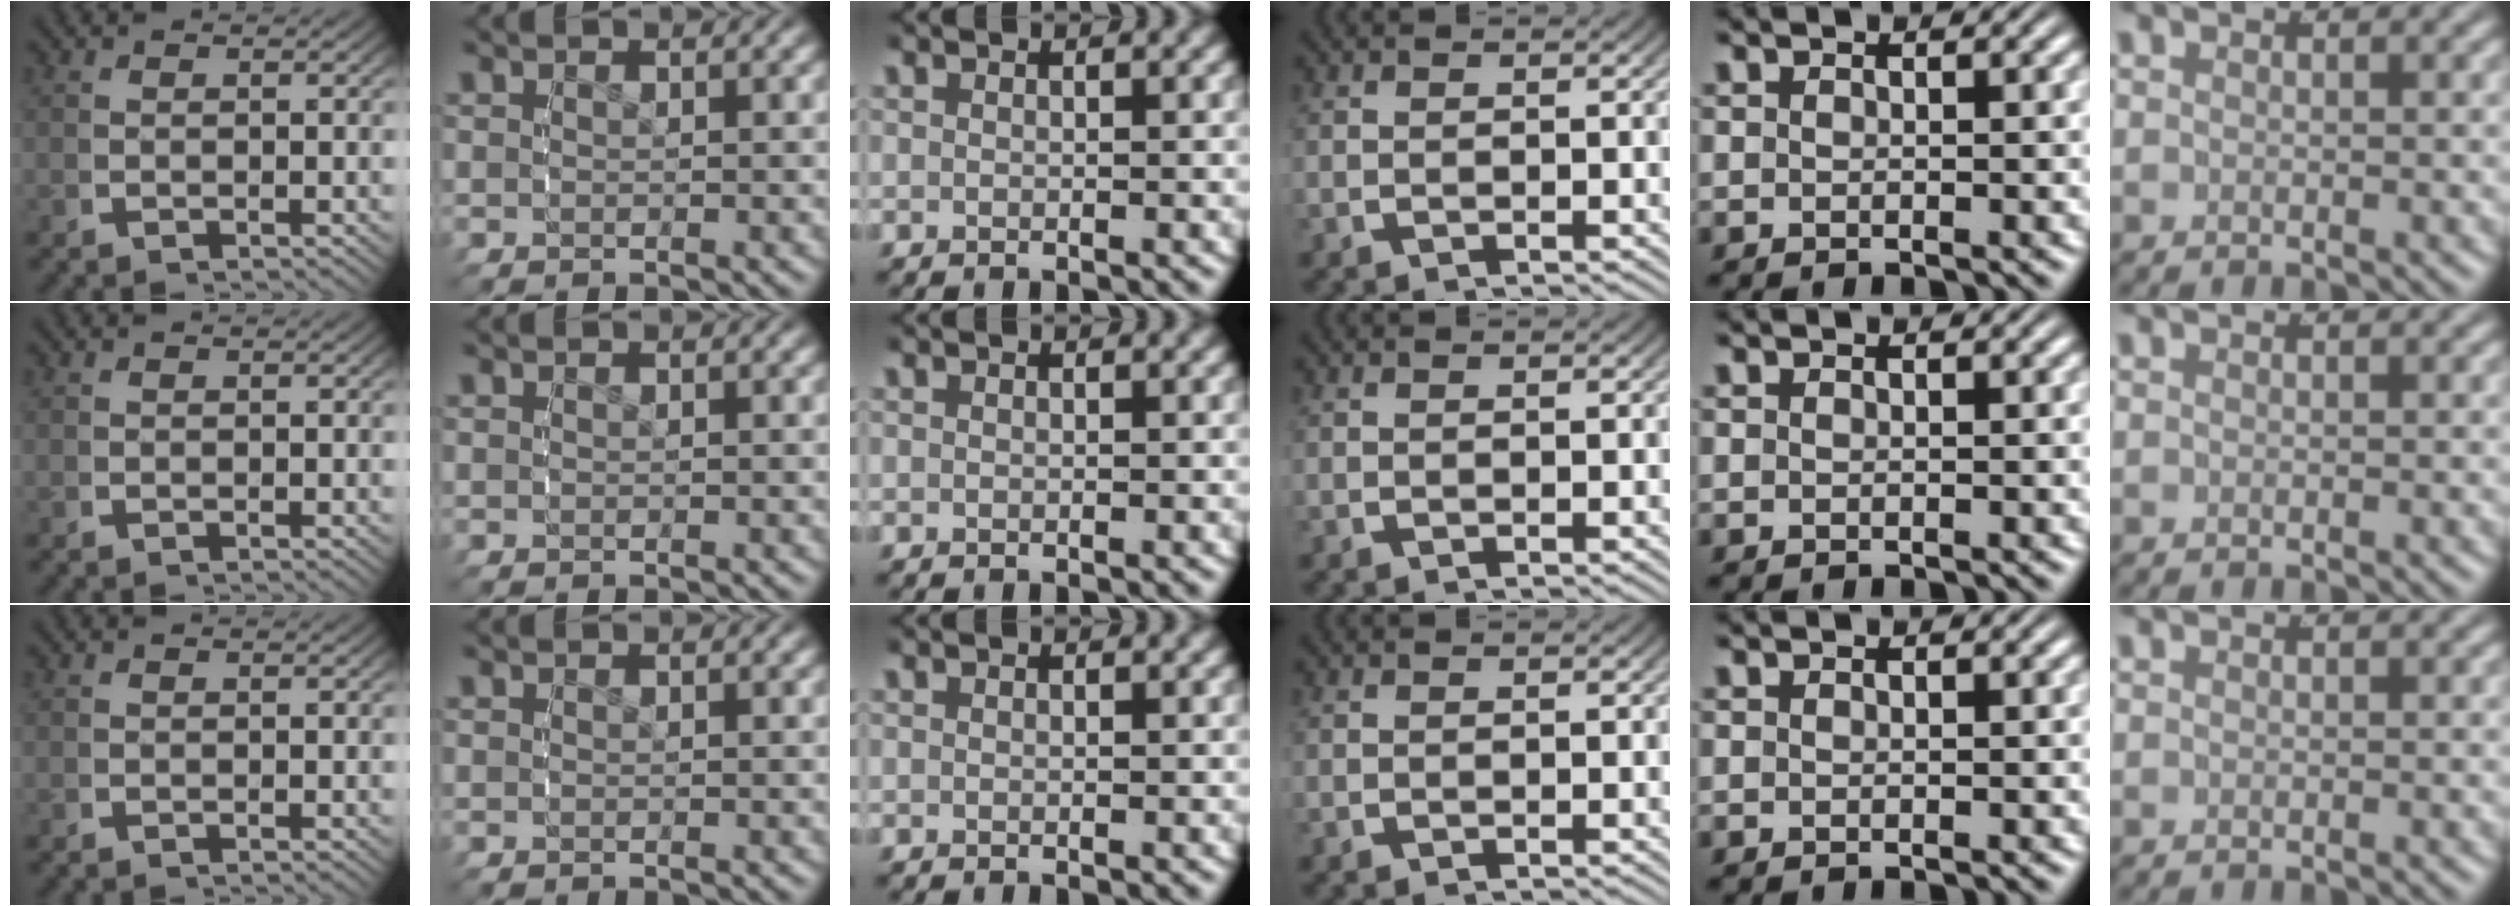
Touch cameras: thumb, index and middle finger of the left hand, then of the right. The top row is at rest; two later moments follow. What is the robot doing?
{"motion": "reach", "object": "stress ball aka squeeze ball"}